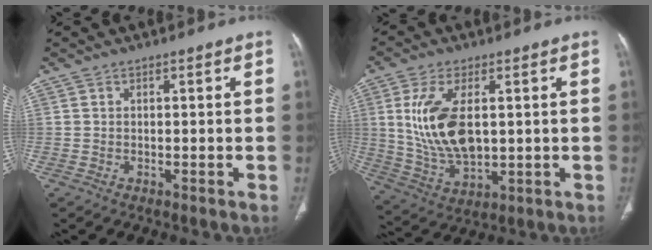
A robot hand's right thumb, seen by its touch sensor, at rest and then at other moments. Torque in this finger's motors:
{"motor_torque": [-0.67, 1.56, 1.04, 0.76, 0.20]}